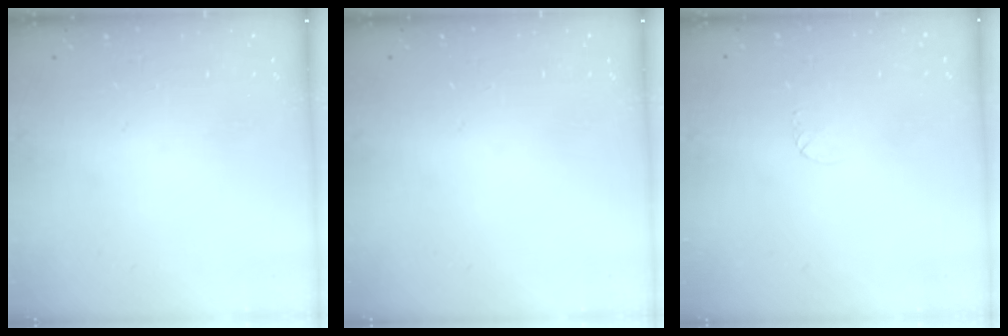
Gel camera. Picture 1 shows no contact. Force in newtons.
{"total": 0.0}
{"total": 4.1, "press": 4.1, "slide": 0.3}